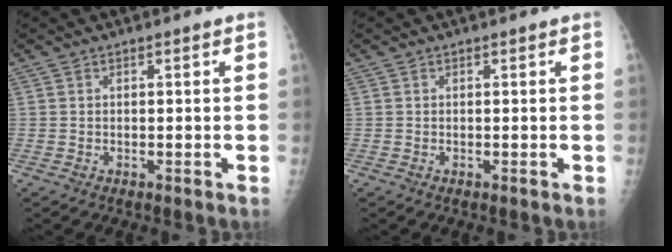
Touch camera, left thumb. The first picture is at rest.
{"total": 0.0}